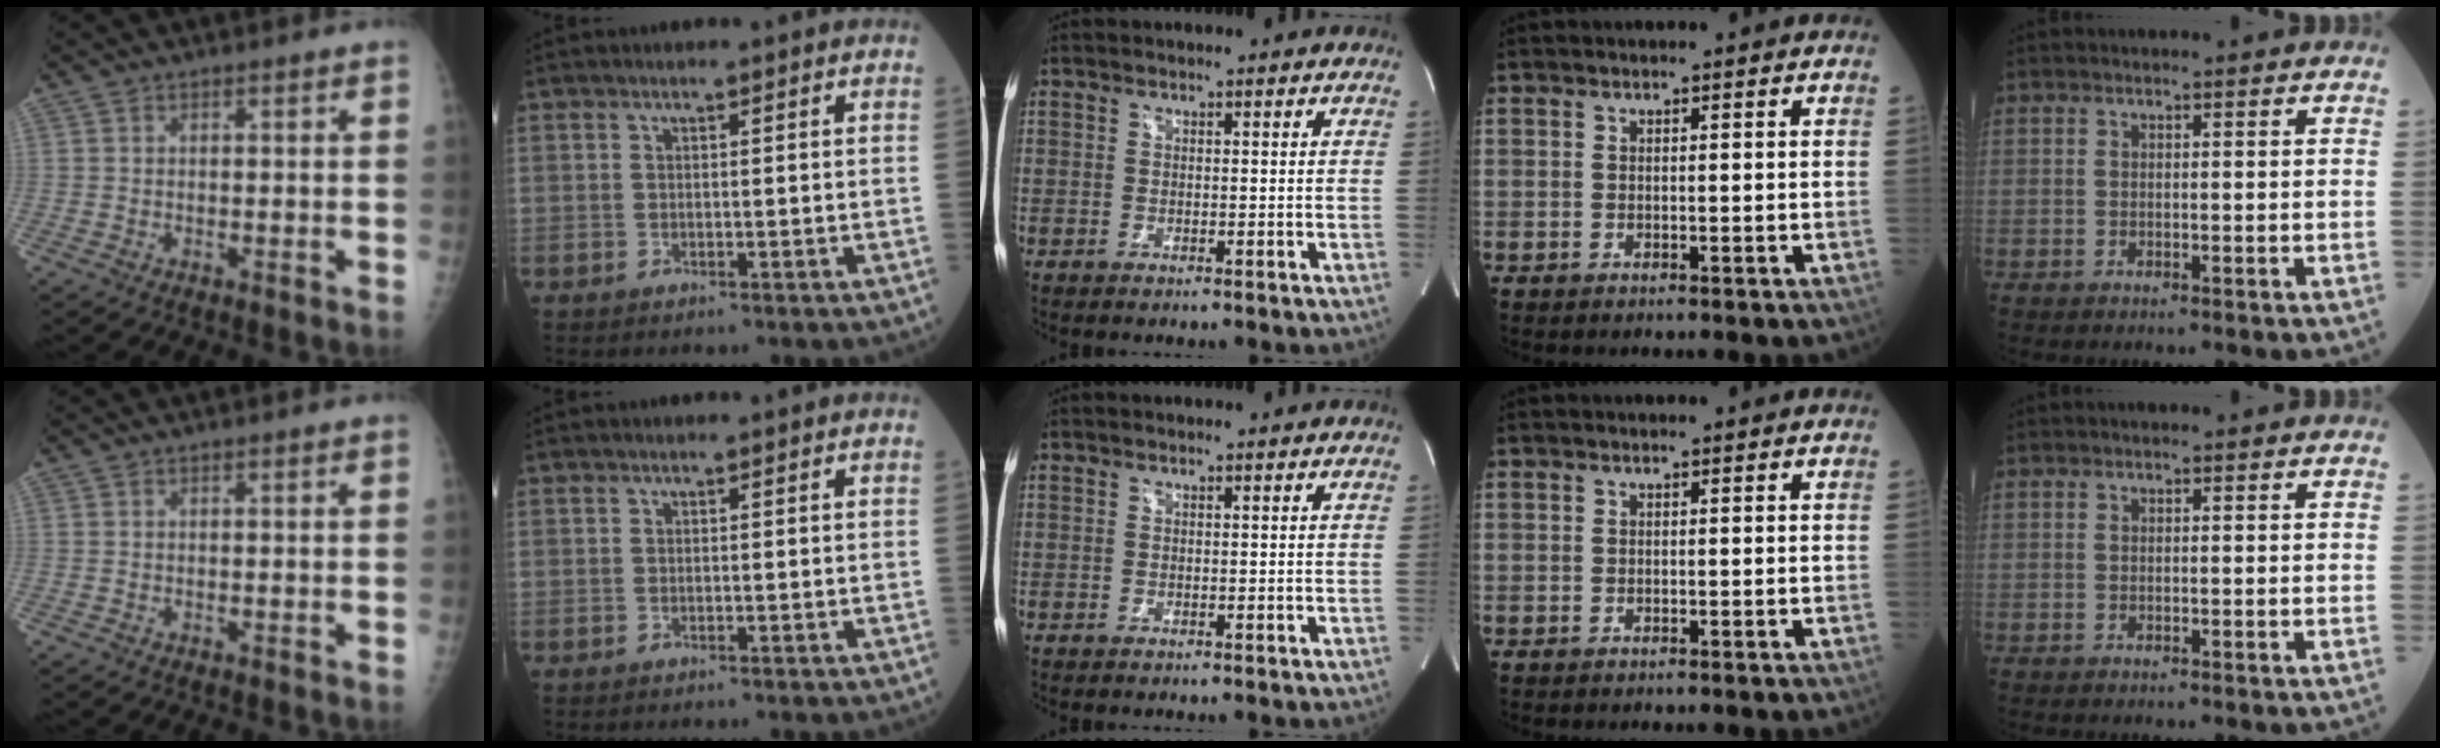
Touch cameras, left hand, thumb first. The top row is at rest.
{}